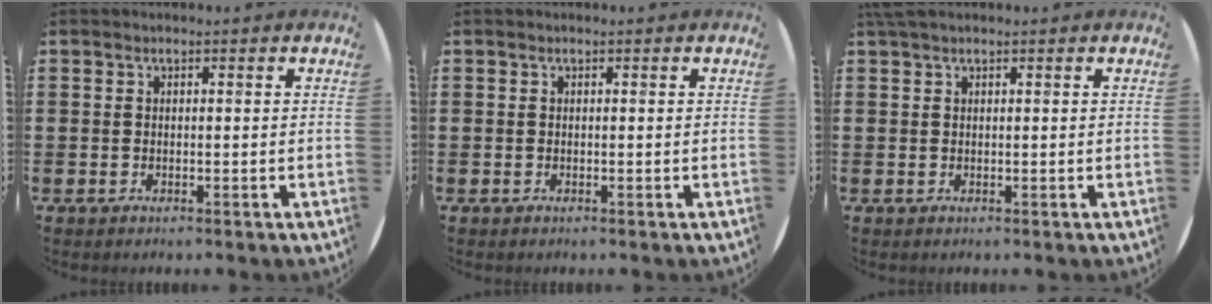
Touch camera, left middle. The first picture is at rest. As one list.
[{"total": 0.0}, {"total": 0.8, "force": [0.7, 0.1, 0.4], "torque": [-0.008, 0.003, 0.013]}]